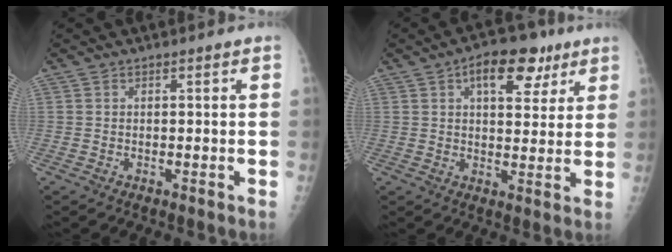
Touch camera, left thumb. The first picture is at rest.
{"total": 10.5, "force": [5.3, 5.6, 7.2], "torque": [-0.067, -0.009, 0.073]}